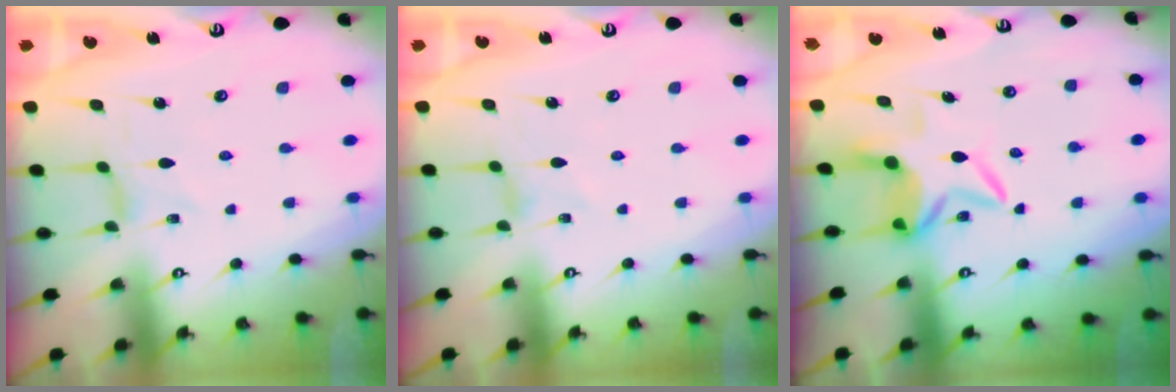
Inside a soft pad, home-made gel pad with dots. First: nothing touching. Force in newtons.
{"total": 0.0}
{"total": 7.1, "press": 7.0, "slide": 0.8}